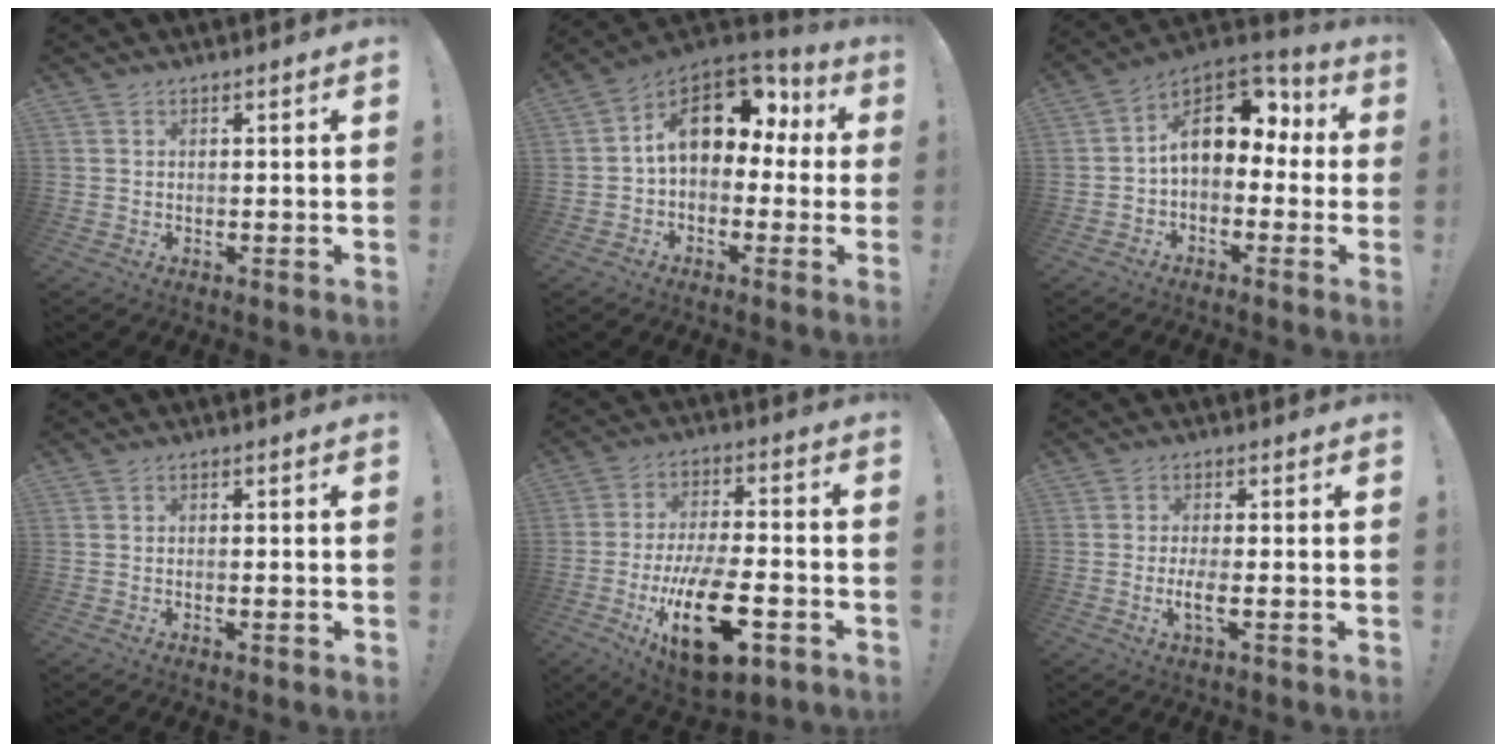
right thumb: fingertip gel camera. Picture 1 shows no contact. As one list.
[{"total": 15.9, "force": [5.2, 10.2, 11.0], "torque": [-0.152, -0.017, 0.093]}, {"total": 14.4, "force": [4.0, 9.4, 10.2], "torque": [-0.140, -0.011, 0.076]}, {"total": 0.8, "force": [-0.1, -0.1, 0.8], "torque": [-0.006, -0.004, -0.003]}, {"total": 21.6, "force": [-7.7, 9.0, 18.1], "torque": [-0.306, 0.032, -0.114]}, {"total": 4.2, "force": [-1.0, 0.5, 4.1], "torque": [-0.081, -0.010, -0.018]}]